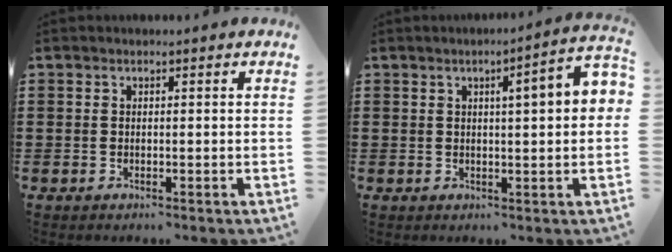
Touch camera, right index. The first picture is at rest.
{"total": 4.8, "force": [0.8, 0.4, 4.7], "torque": [-0.078, -0.004, 0.007]}